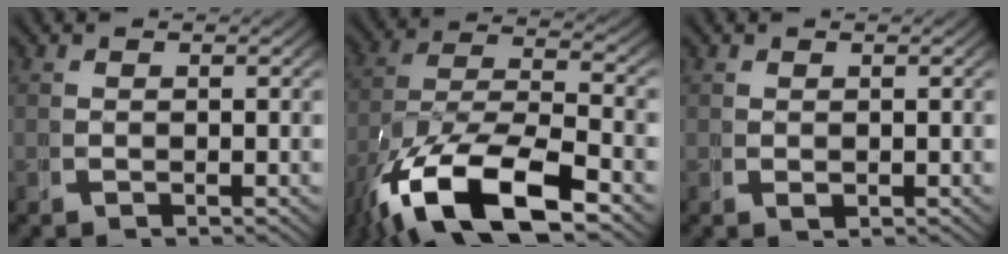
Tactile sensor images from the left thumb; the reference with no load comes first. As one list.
[{"total": 13.8, "force": [-3.5, 7.8, 10.8], "torque": [-0.236, -0.058, -0.026]}, {"total": 0.7, "force": [0.2, 0.5, 0.4], "torque": [-0.012, -0.007, 0.013]}]